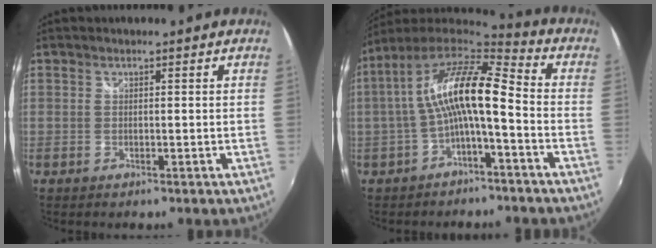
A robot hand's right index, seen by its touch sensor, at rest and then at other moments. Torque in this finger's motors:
{"motor_torque": [1.42, -0.36, 1.05, 0.21]}